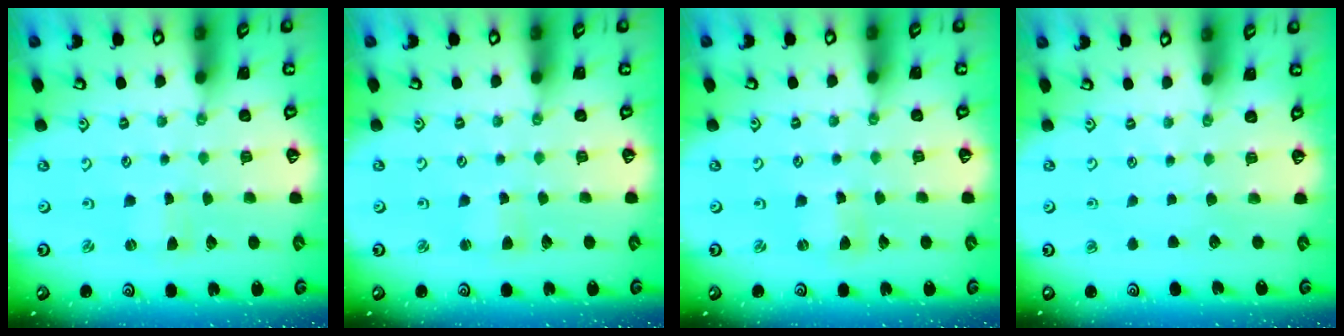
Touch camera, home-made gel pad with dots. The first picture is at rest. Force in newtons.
{"total": 2.7, "press": 2.7, "slide": 0.3}
{"total": 2.0, "press": 2.0, "slide": 0.1}
{"total": 0.0}